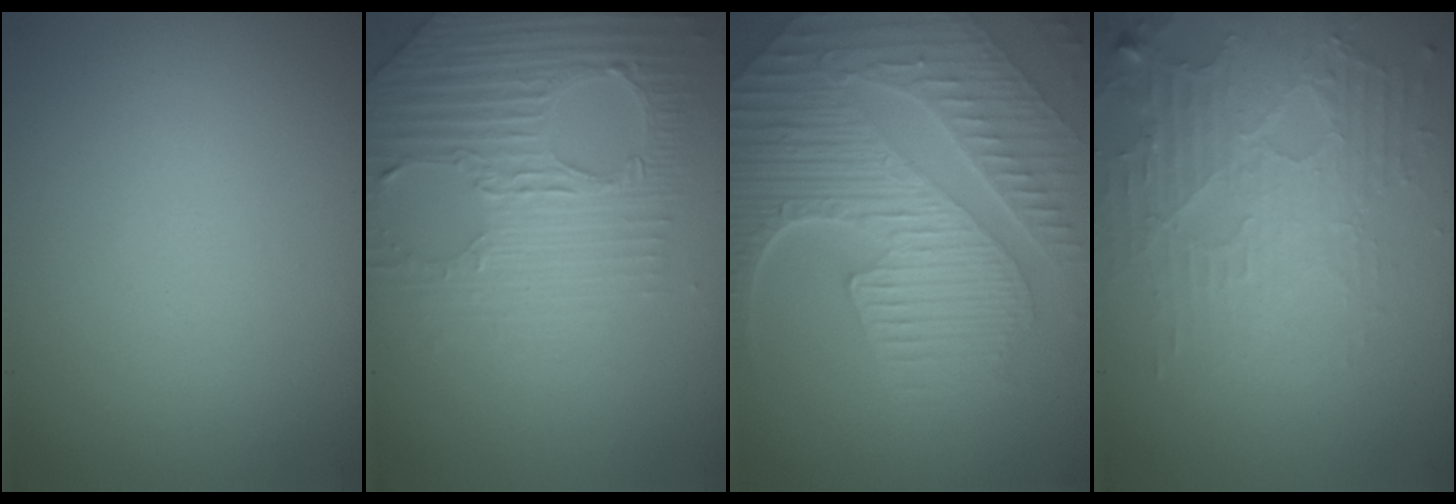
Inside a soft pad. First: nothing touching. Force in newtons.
{"total": 3.9, "press": 3.8, "slide": 1.1}
{"total": 9.6, "press": 6.5, "slide": 7.1}
{"total": 3.9, "press": 3.8, "slide": 1.0}